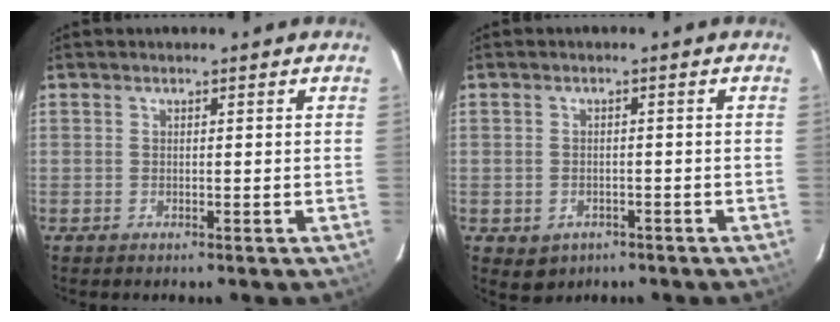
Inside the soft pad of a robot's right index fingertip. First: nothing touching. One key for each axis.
{"total": 3.7, "fx": -1.6, "fy": 3.1, "fz": 1.2, "tx": -0.030, "ty": 0.001, "tz": -0.012}